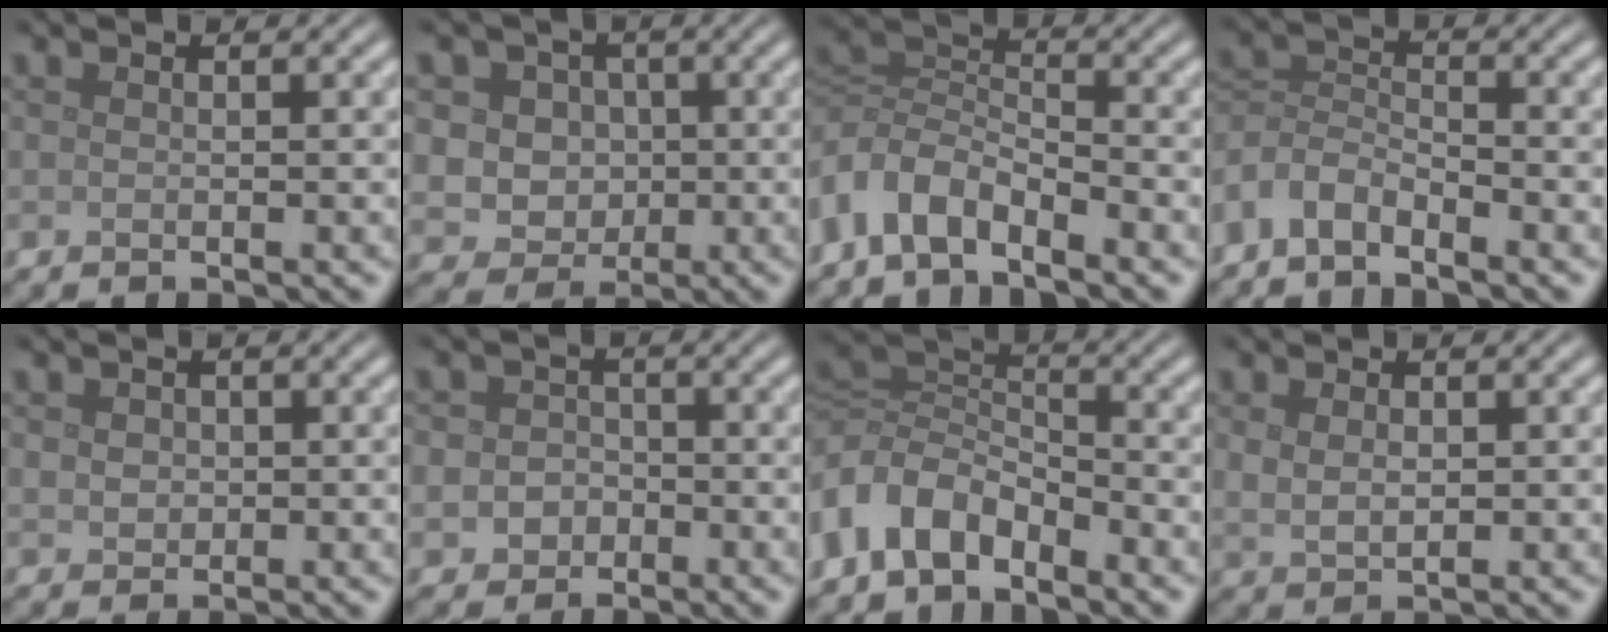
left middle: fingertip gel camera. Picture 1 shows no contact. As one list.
[{"total": 5.7, "force": [1.0, 5.1, 2.4], "torque": [-0.035, 0.017, 0.008]}, {"total": 5.4, "force": [-2.9, 3.2, 3.3], "torque": [-0.068, 0.001, -0.072]}, {"total": 3.7, "force": [-2.9, 1.6, 1.7], "torque": [-0.035, 0.003, -0.071]}, {"total": 1.4, "force": [0.3, 1.2, 0.6], "torque": [-0.009, -0.003, 0.007]}, {"total": 3.0, "force": [-0.8, 2.7, 1.0], "torque": [0.007, 0.002, -0.024]}, {"total": 6.7, "force": [-3.3, 4.2, 3.9], "torque": [-0.082, 0.004, -0.079]}, {"total": 1.9, "force": [0.6, 1.2, 1.4], "torque": [-0.035, -0.005, 0.015]}]